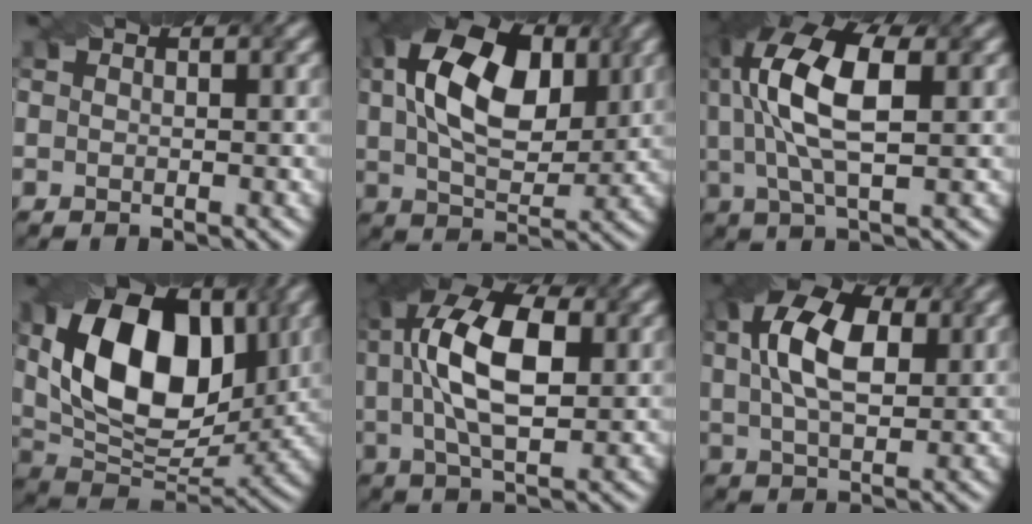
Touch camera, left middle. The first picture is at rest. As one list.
[{"total": 12.4, "force": [3.4, 7.3, 9.4], "torque": [-0.162, 0.018, 0.054]}, {"total": 10.0, "force": [2.4, 4.0, 8.9], "torque": [-0.188, 0.018, 0.037]}, {"total": 13.4, "force": [3.0, 8.5, 9.9], "torque": [-0.171, -0.001, 0.054]}, {"total": 10.1, "force": [2.0, 4.7, 8.8], "torque": [-0.171, 0.019, 0.026]}, {"total": 8.4, "force": [2.4, 4.5, 6.7], "torque": [-0.132, 0.018, 0.037]}]